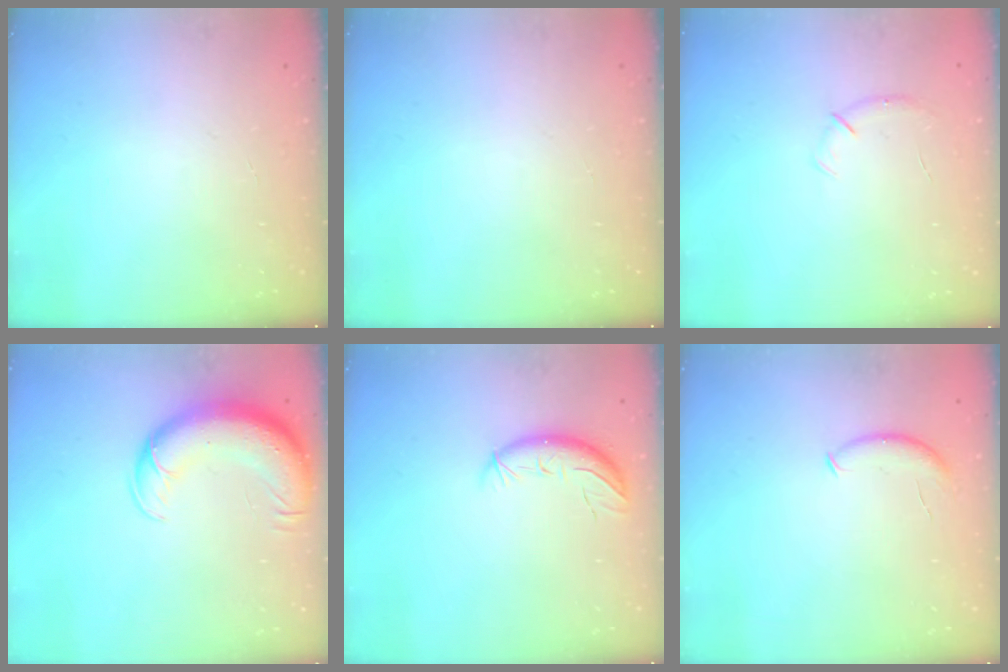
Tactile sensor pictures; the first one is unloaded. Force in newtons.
{"total": 0.0}
{"total": 4.3, "press": 4.1, "slide": 1.1}
{"total": 13.5, "press": 13.1, "slide": 3.3}
{"total": 9.6, "press": 9.3, "slide": 2.5}
{"total": 6.8, "press": 6.8, "slide": 0.6}